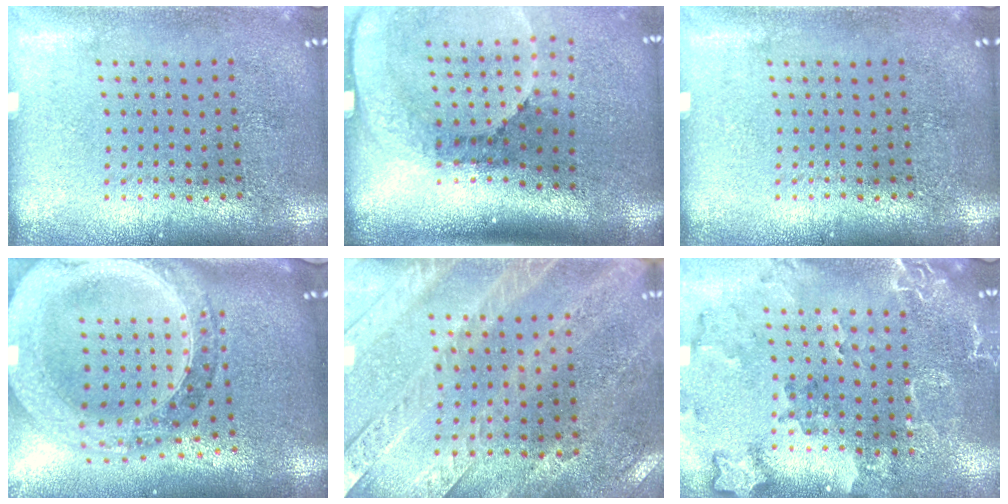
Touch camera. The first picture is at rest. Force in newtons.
{"total": 2.6, "press": 1.7, "slide": 1.9}
{"total": 0.0}
{"total": 2.5, "press": 2.2, "slide": 1.2}
{"total": 3.0, "press": 2.6, "slide": 1.4}
{"total": 2.1, "press": 1.9, "slide": 0.9}